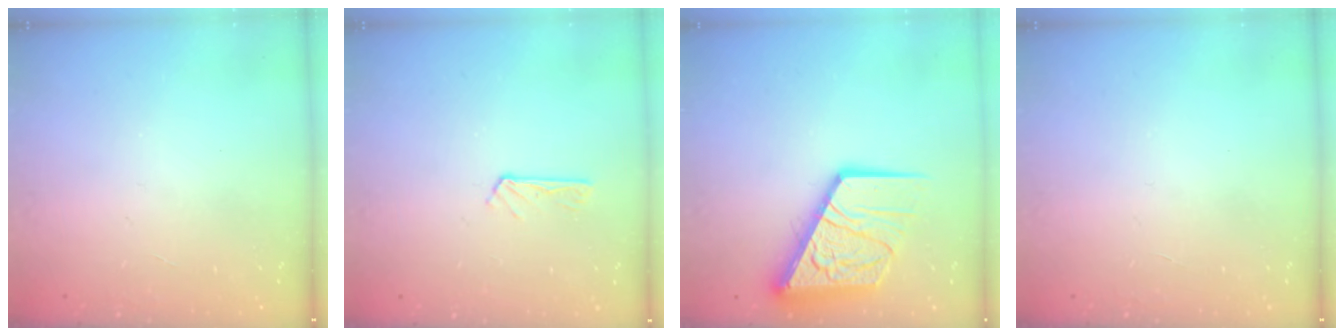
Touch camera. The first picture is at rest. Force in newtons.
{"total": 2.9, "press": 2.9, "slide": 0.3}
{"total": 20.6, "press": 20.5, "slide": 1.9}
{"total": 0.0}